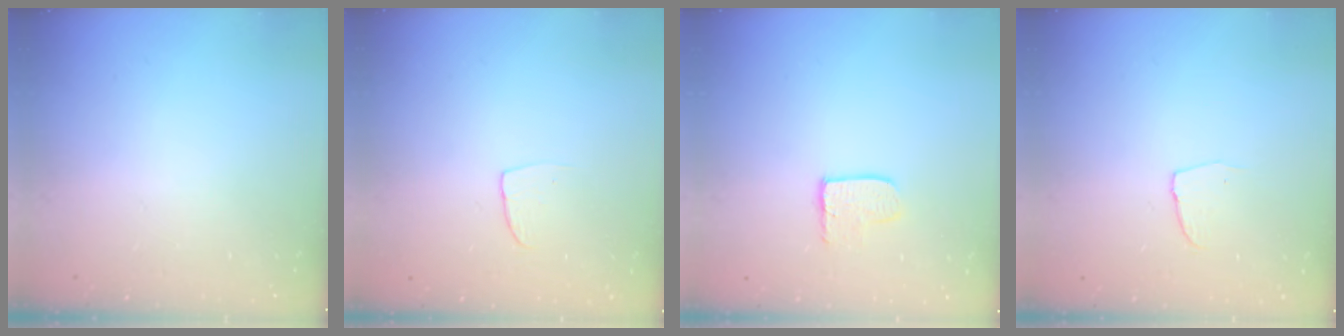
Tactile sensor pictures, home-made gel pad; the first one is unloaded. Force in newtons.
{"total": 3.3, "press": 3.3, "slide": 0.2}
{"total": 5.5, "press": 5.5, "slide": 0.4}
{"total": 4.3, "press": 4.3, "slide": 0.3}